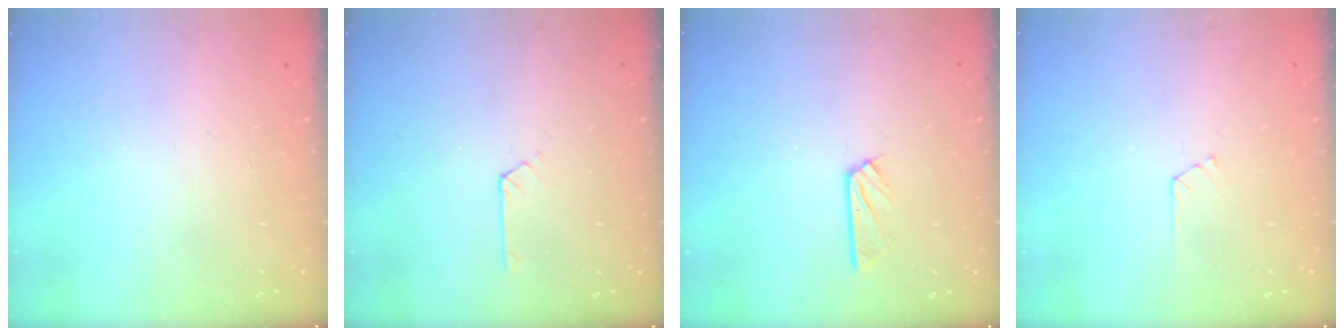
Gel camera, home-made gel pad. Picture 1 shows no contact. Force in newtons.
{"total": 2.1, "press": 2.0, "slide": 0.3}
{"total": 4.1, "press": 4.1, "slide": 0.4}
{"total": 2.4, "press": 2.4, "slide": 0.3}